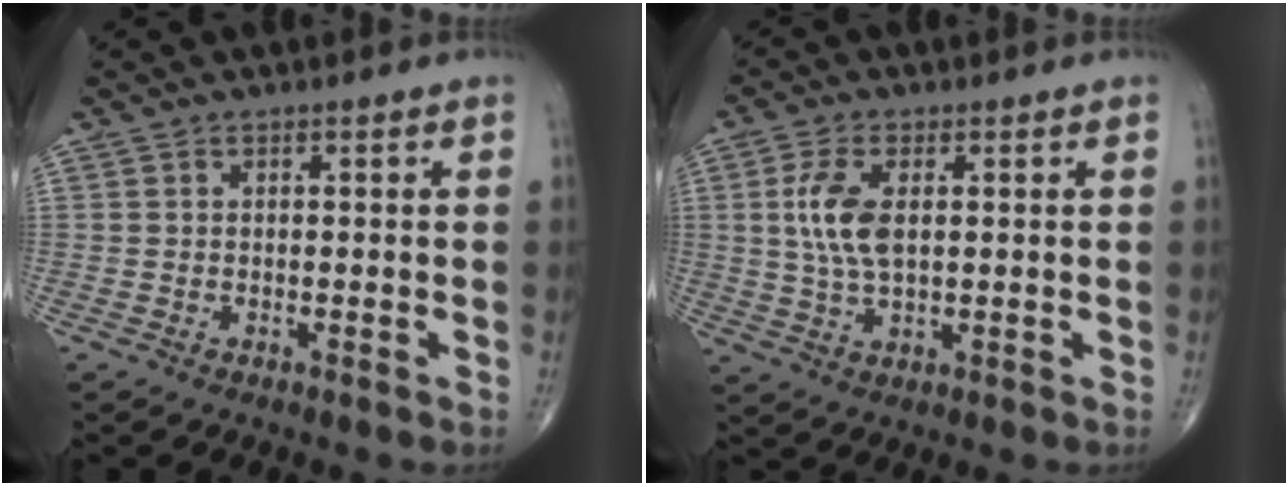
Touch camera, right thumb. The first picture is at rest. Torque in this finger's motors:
{"motor_torque": [0.15, 0.05, 0.83, 0.24, 0.35]}